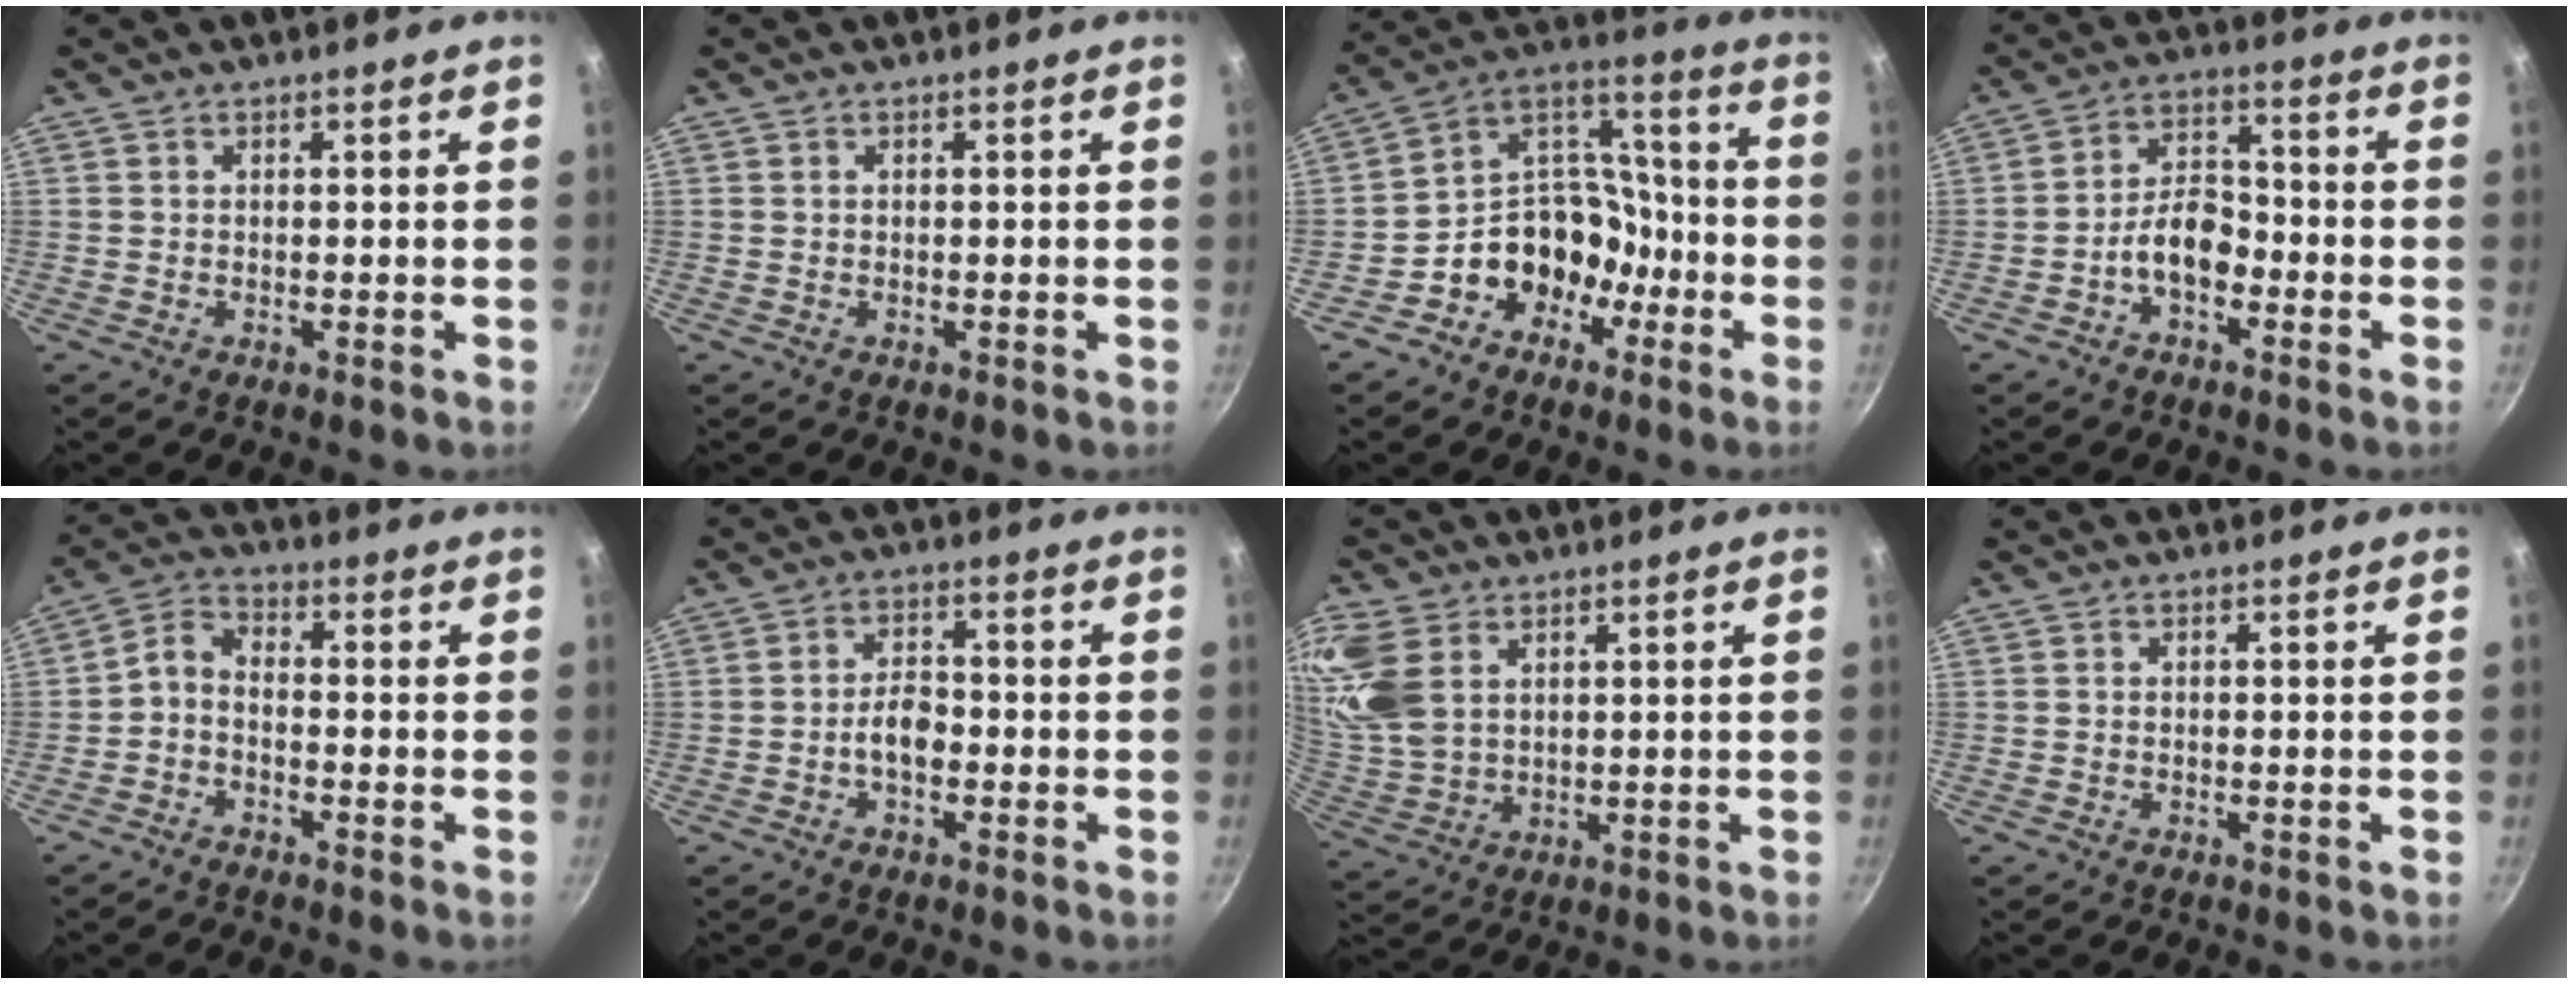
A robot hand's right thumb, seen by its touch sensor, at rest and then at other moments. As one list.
[{"total": 0.0}, {"total": 14.6, "force": [-6.3, 11.1, 7.1], "torque": [-0.064, 0.089, -0.115]}, {"total": 8.1, "force": [-3.0, 4.9, 5.7], "torque": [-0.085, 0.038, -0.062]}, {"total": 5.0, "force": [-1.7, 3.1, 3.5], "torque": [-0.066, 0.029, -0.046]}, {"total": 4.9, "force": [-1.5, 2.9, 3.7], "torque": [-0.056, 0.020, -0.031]}, {"total": 12.0, "force": [4.3, 7.9, 7.9], "torque": [-0.187, -0.005, 0.097]}, {"total": 0.0}]